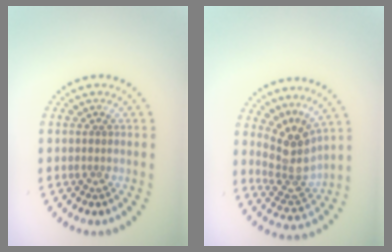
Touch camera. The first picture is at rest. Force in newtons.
{"total": 4.1, "press": 2.9, "slide": 2.9}